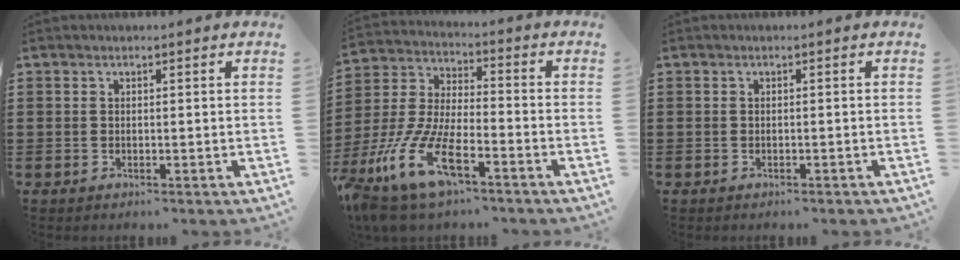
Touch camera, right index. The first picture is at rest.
{"total": 12.7, "force": [-8.1, 4.1, 8.9], "torque": [-0.219, 0.002, -0.161]}
{"total": 0.6, "force": [-0.5, 0.1, 0.2], "torque": [-0.006, -0.002, -0.011]}